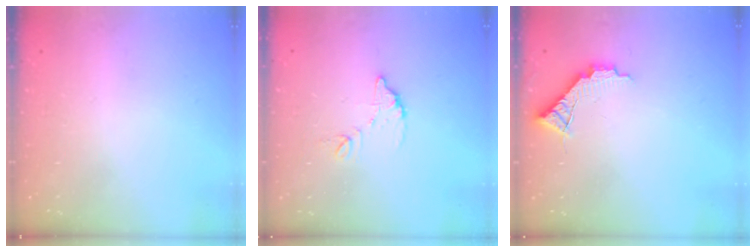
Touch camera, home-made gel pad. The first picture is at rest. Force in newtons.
{"total": 8.4, "press": 8.4, "slide": 0.6}
{"total": 8.7, "press": 8.7, "slide": 0.5}